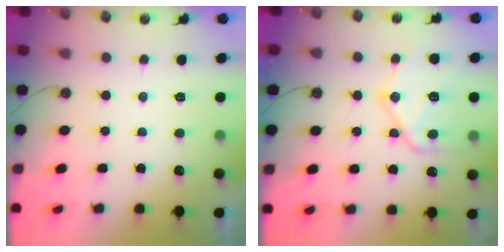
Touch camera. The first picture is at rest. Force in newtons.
{"total": 15.9, "press": 15.9, "slide": 1.5}